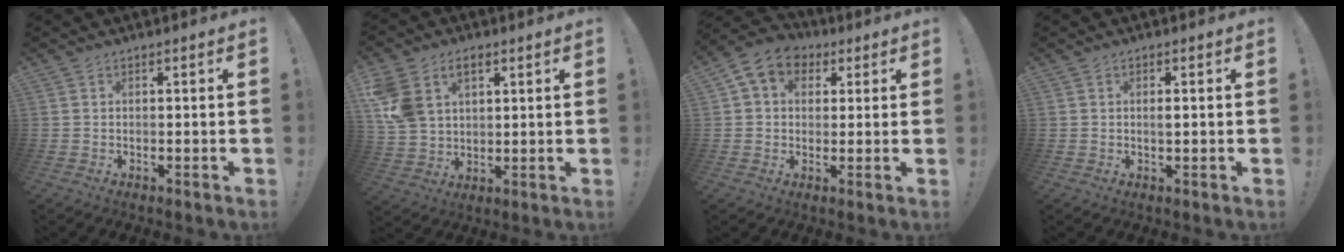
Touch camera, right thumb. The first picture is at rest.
{"total": 11.2, "force": [5.2, 7.9, 6.0], "torque": [-0.125, -0.015, 0.104]}
{"total": 8.8, "force": [3.0, 7.0, 4.3], "torque": [-0.061, -0.004, 0.061]}
{"total": 1.0, "force": [0.2, 0.1, 1.0], "torque": [-0.013, -0.003, 0.001]}